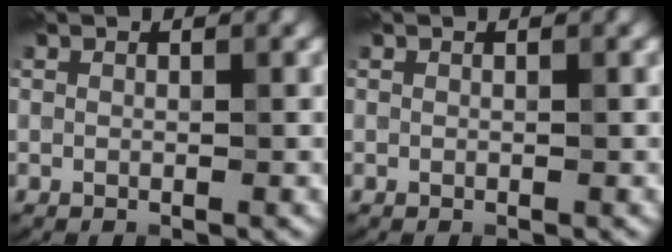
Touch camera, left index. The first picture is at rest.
{"total": 0.0}